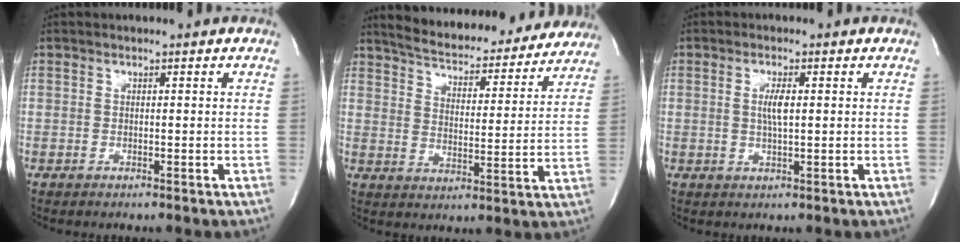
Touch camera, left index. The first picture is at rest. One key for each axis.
{"total": 22.9, "fx": 21.0, "fy": 5.7, "fz": 7.1, "tx": -0.111, "ty": -0.019, "tz": 0.272}
{"total": 2.8, "fx": 0.3, "fy": 0.4, "fz": 2.8, "tx": -0.055, "ty": -0.002, "tz": 0.008}